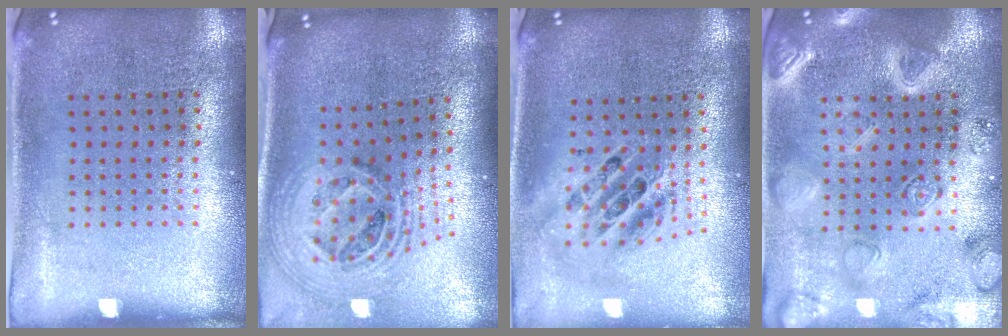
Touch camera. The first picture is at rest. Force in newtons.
{"total": 2.4, "press": 1.8, "slide": 1.6}
{"total": 2.0, "press": 1.6, "slide": 1.3}
{"total": 3.0, "press": 2.9, "slide": 0.8}